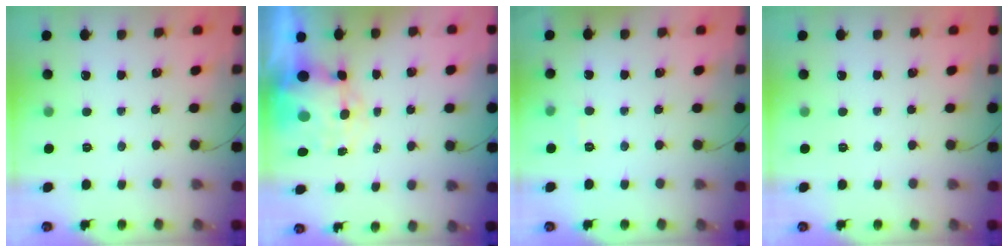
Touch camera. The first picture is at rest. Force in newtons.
{"total": 9.1, "press": 8.8, "slide": 2.1}
{"total": 1.9, "press": 1.4, "slide": 1.3}
{"total": 0.0}